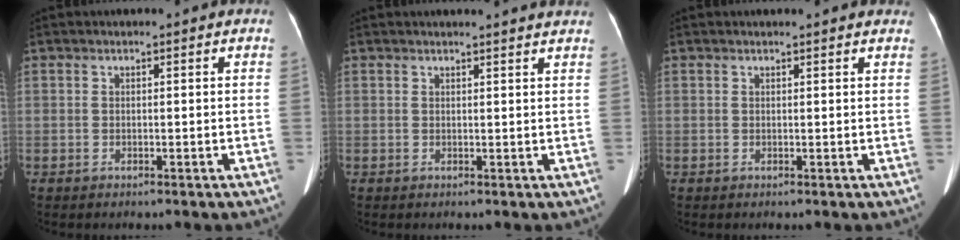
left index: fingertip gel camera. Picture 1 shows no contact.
{"total": 5.4, "force": [5.2, -0.2, 1.5], "torque": [-0.016, 0.006, 0.042]}
{"total": 5.3, "force": [4.9, 1.0, 1.7], "torque": [-0.017, 0.013, 0.042]}